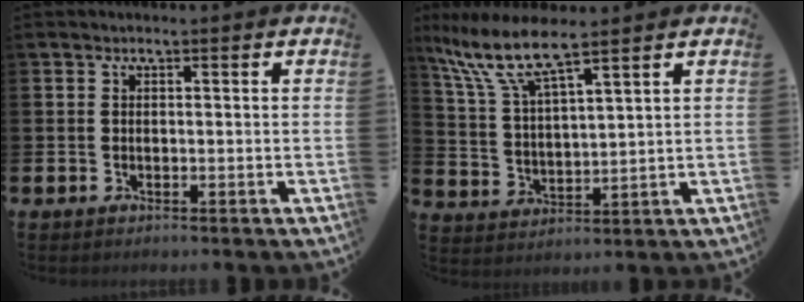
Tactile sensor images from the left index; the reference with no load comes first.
{"total": 8.3, "force": [6.8, 1.3, 4.6], "torque": [-0.117, -0.025, 0.119]}